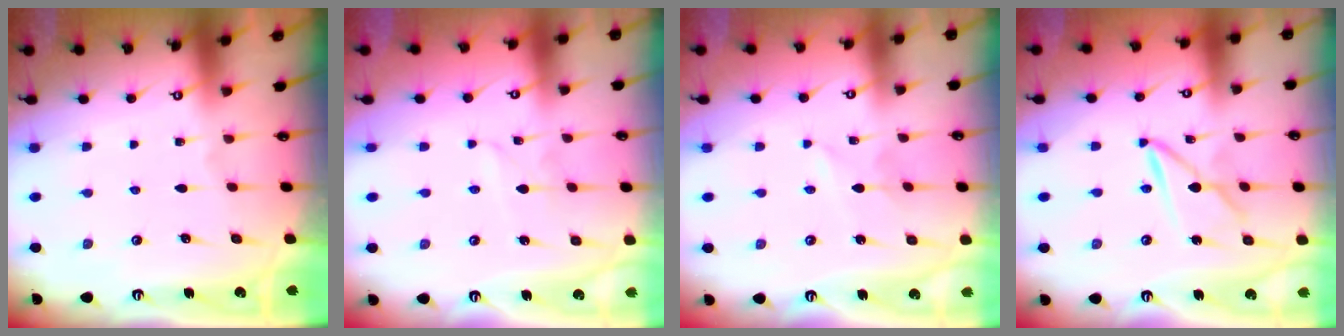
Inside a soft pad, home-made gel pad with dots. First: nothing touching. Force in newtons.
{"total": 1.2, "press": 1.2, "slide": 0.1}
{"total": 1.9, "press": 1.9, "slide": 0.2}
{"total": 5.8, "press": 5.8, "slide": 0.4}